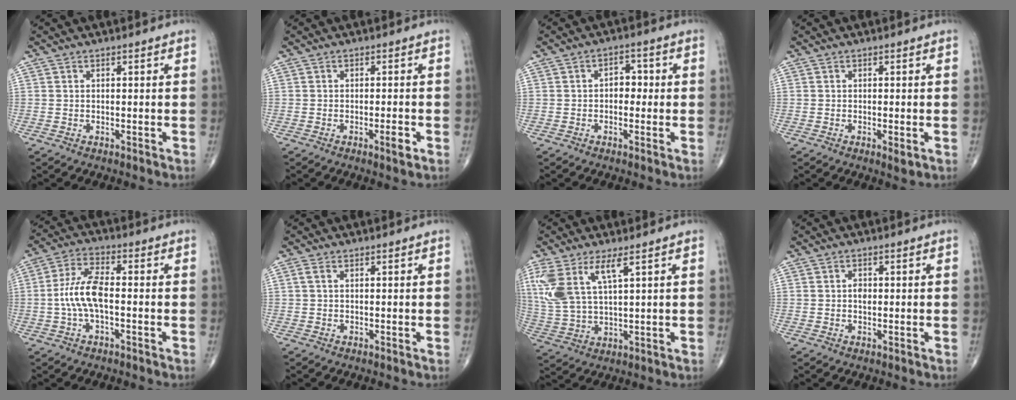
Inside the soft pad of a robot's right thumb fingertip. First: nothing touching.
{"total": 2.3, "force": [-1.0, 0.4, 2.0], "torque": [-0.033, -0.003, -0.018]}
{"total": 3.6, "force": [-0.2, 2.6, 2.5], "torque": [-0.015, 0.015, -0.010]}
{"total": 1.6, "force": [-0.5, 0.4, 1.5], "torque": [-0.027, -0.007, -0.008]}
{"total": 8.1, "force": [-1.1, 3.2, 7.4], "torque": [-0.164, 0.024, -0.027]}
{"total": 0.9, "force": [0.2, 0.4, 0.8], "torque": [-0.025, 0.006, 0.004]}
{"total": 10.9, "force": [5.1, 3.6, 9.0], "torque": [-0.218, -0.014, 0.113]}
{"total": 1.5, "force": [0.0, 1.0, 1.1], "torque": [-0.015, 0.002, -0.001]}